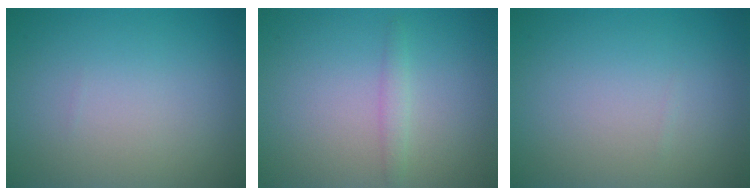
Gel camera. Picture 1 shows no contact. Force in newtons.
{"total": 1.1, "press": 1.1, "slide": 0.0}
{"total": 0.0}